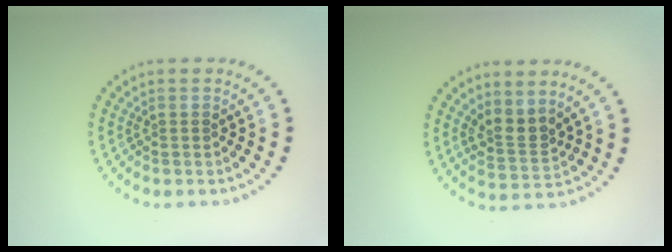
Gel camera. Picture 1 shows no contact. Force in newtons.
{"total": 2.5, "press": 2.0, "slide": 1.6}